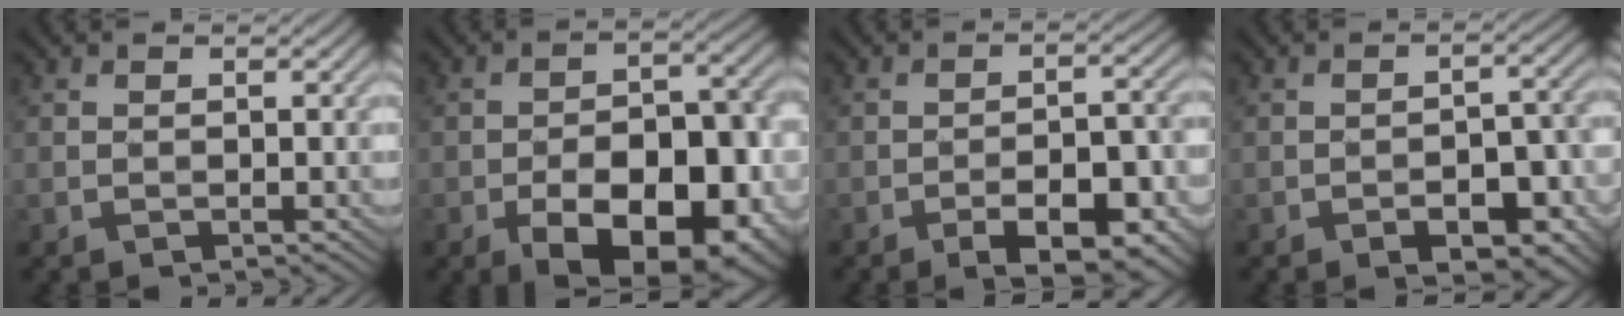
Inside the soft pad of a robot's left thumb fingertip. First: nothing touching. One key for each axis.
{"total": 15.7, "fx": -7.3, "fy": 8.0, "fz": 11.5, "tx": -0.143, "ty": 0.003, "tz": -0.107}
{"total": 8.0, "fx": -4.5, "fy": 2.6, "fz": 6.1, "tx": -0.086, "ty": 0.010, "tz": -0.060}
{"total": 6.8, "fx": -3.5, "fy": 2.9, "fz": 5.1, "tx": -0.067, "ty": 0.007, "tz": -0.045}